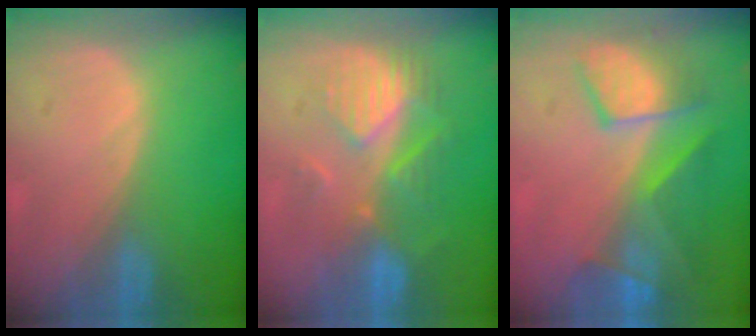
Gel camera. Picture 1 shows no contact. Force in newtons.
{"total": 8.3, "press": 8.0, "slide": 2.3}
{"total": 9.4, "press": 8.4, "slide": 4.2}